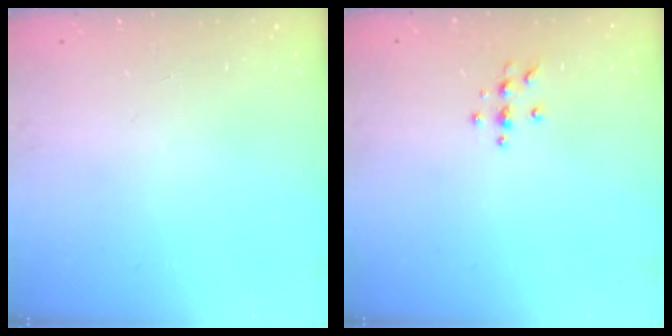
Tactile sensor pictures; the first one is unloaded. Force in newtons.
{"total": 3.8, "press": 3.7, "slide": 0.5}